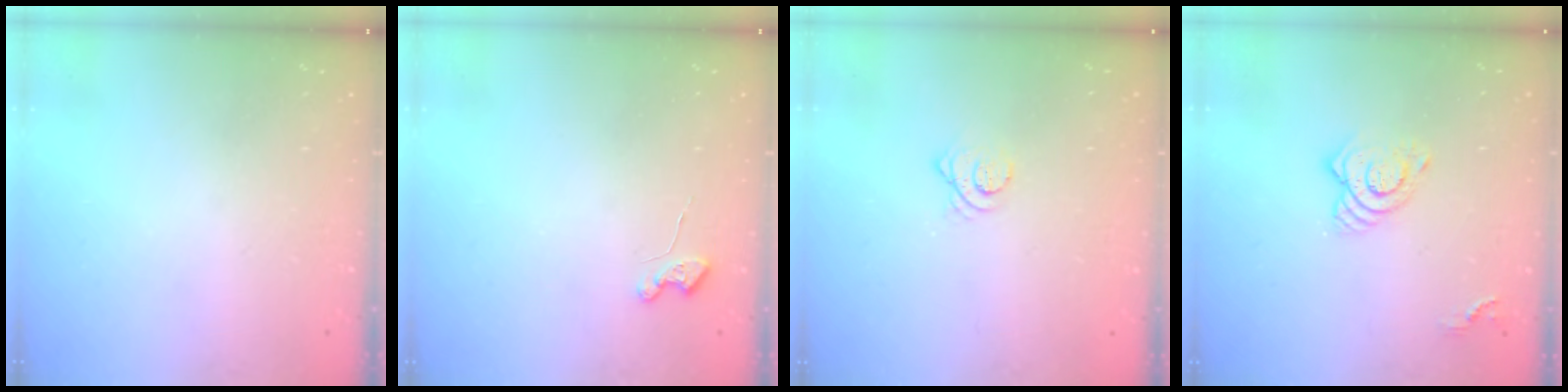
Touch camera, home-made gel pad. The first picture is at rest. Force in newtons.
{"total": 3.5, "press": 3.5, "slide": 0.4}
{"total": 3.2, "press": 3.2, "slide": 0.4}
{"total": 9.4, "press": 9.4, "slide": 1.0}